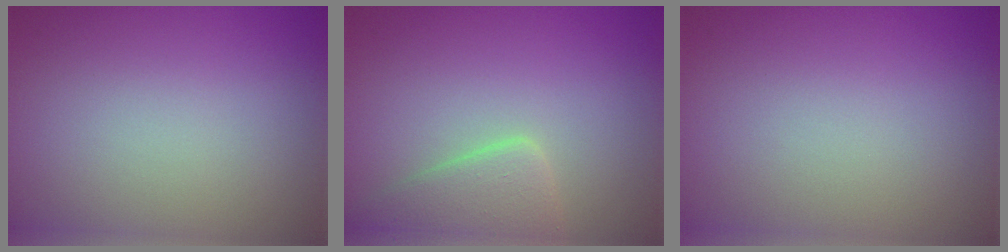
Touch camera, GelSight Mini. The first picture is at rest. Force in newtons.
{"total": 3.1, "press": 3.1, "slide": 0.4}
{"total": 0.0}